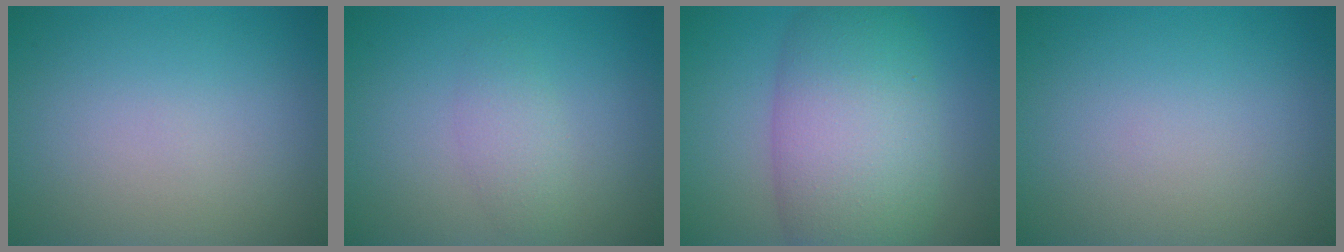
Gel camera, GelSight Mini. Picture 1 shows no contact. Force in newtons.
{"total": 1.8, "press": 1.8, "slide": 0.1}
{"total": 10.1, "press": 10.1, "slide": 0.3}
{"total": 0.0}